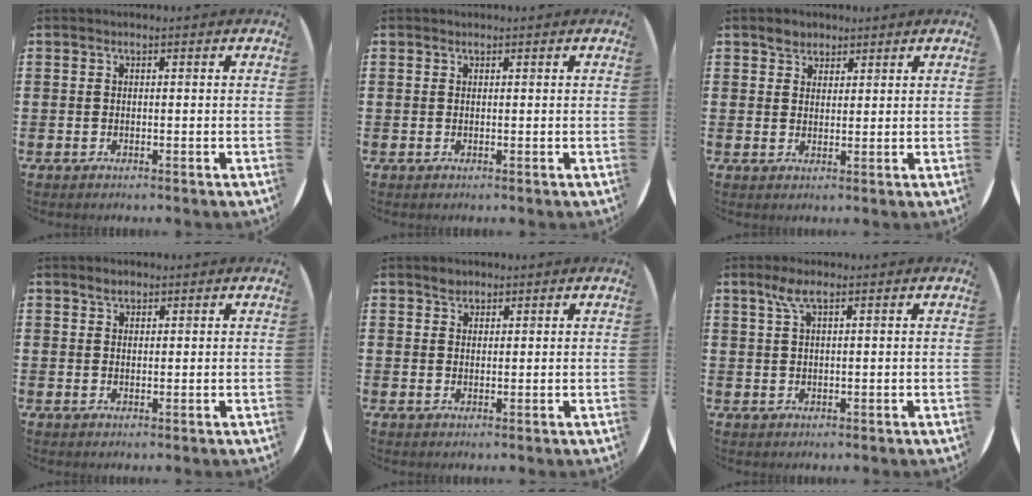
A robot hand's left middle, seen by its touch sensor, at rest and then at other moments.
{"total": 0.0}
{"total": 2.4, "force": [2.0, 1.3, 0.2], "torque": [0.001, 0.000, 0.038]}
{"total": 1.6, "force": [1.3, 0.7, 0.4], "torque": [-0.002, 0.000, 0.023]}
{"total": 1.6, "force": [1.4, 0.7, 0.1], "torque": [0.004, -0.002, 0.026]}
{"total": 3.1, "force": [1.8, 0.7, 2.5], "torque": [-0.053, 0.007, 0.030]}